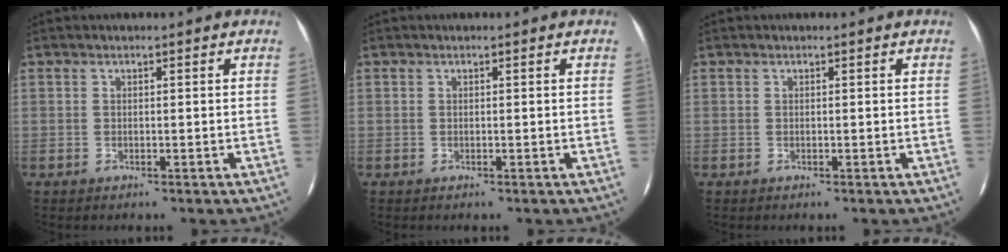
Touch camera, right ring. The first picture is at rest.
{"total": 0.0}
{"total": 0.0}